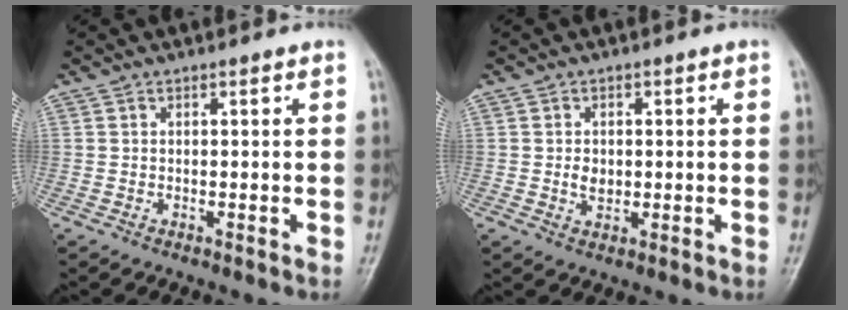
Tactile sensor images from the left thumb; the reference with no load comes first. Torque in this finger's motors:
{"motor_torque": [0.00, 0.00, 0.14, -0.10, 0.00]}